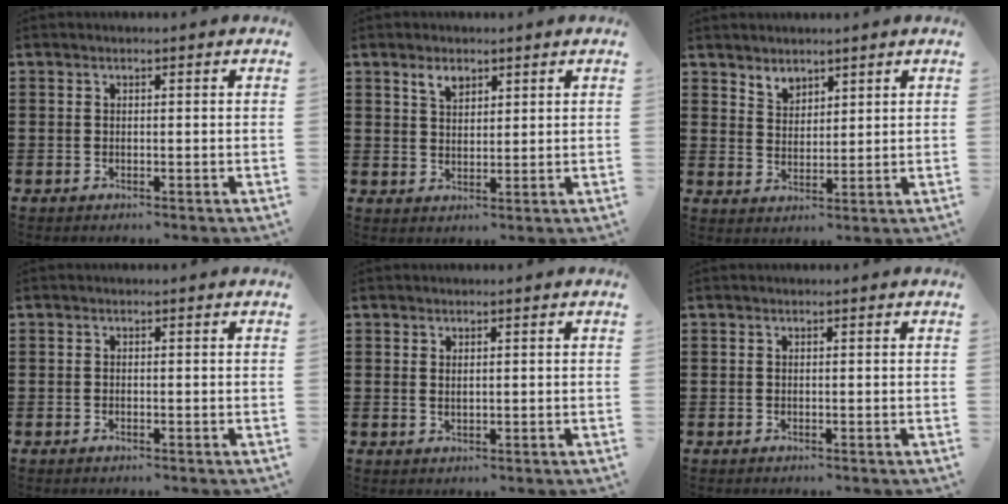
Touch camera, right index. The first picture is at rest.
{"total": 2.8, "force": [2.0, 1.5, 1.3], "torque": [-0.024, 0.000, 0.036]}
{"total": 3.1, "force": [2.7, 1.6, 0.2], "torque": [-0.014, 0.001, 0.052]}
{"total": 0.0}
{"total": 0.9, "force": [0.7, 0.3, 0.6], "torque": [-0.013, 0.001, 0.013]}
{"total": 0.0}